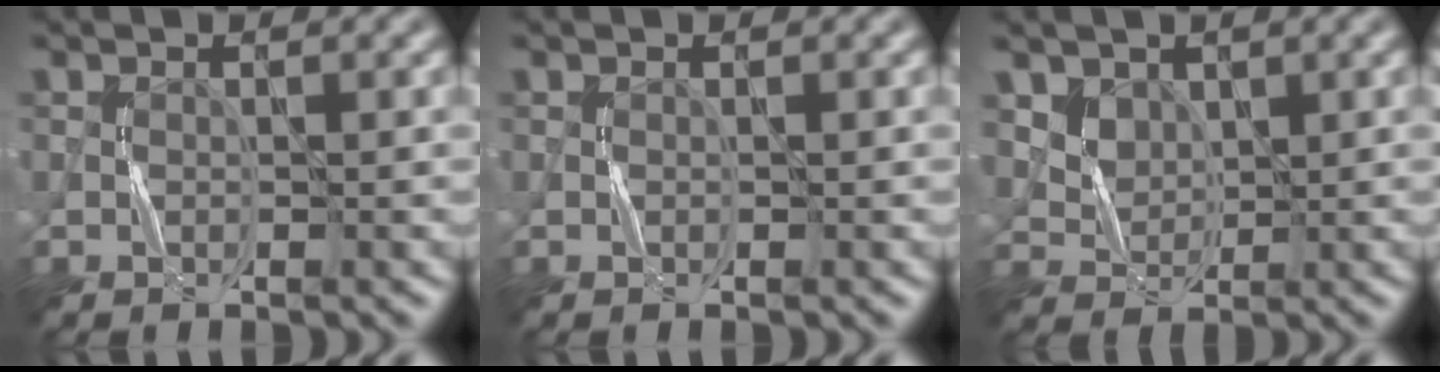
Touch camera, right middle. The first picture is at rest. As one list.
[{"total": 0.0}, {"total": 3.7, "force": [2.3, 2.6, 1.5], "torque": [-0.051, -0.010, 0.071]}]